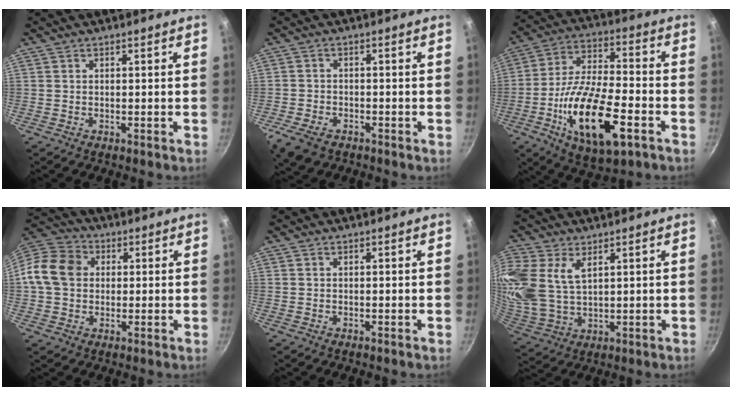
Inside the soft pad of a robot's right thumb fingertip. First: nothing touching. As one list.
[{"total": 6.6, "force": [-3.7, 4.0, 3.7], "torque": [-0.081, 0.006, -0.071]}, {"total": 20.5, "force": [-7.3, 8.2, 17.3], "torque": [-0.309, 0.023, -0.131]}, {"total": 11.2, "force": [1.0, 9.3, 6.2], "torque": [-0.095, 0.020, -0.002]}, {"total": 0.0}, {"total": 15.5, "force": [5.9, 10.0, 10.4], "torque": [-0.245, -0.003, 0.129]}]